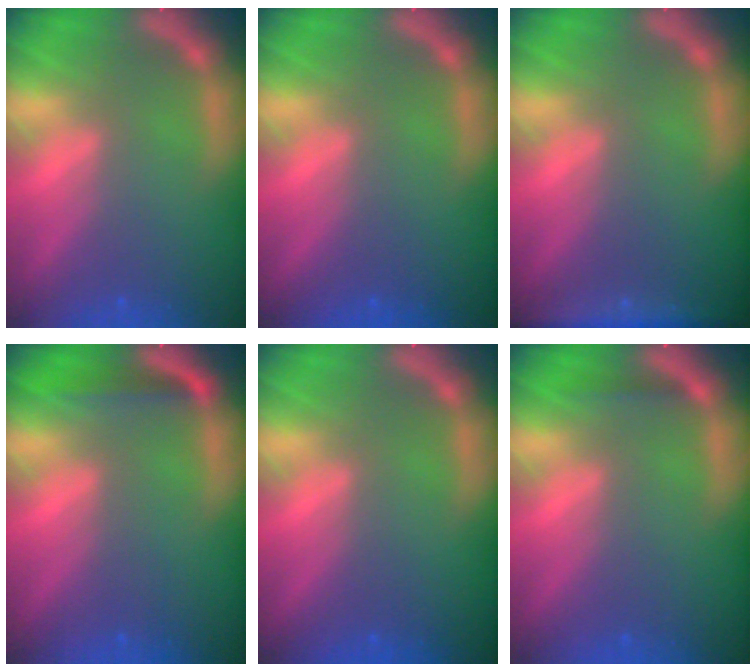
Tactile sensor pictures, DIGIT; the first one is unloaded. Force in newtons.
{"total": 0.0}
{"total": 4.5}
{"total": 2.5}
{"total": 0.0}
{"total": 0.9}